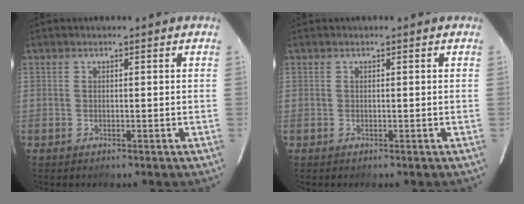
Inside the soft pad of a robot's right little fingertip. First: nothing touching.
{"total": 0.0}